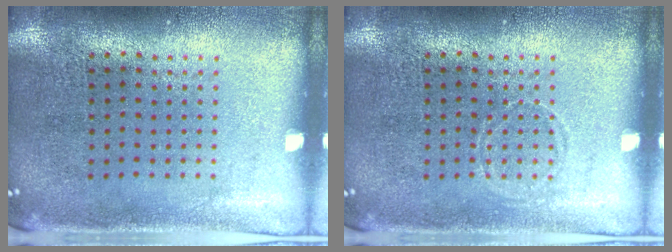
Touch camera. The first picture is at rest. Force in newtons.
{"total": 0.6, "press": 0.6, "slide": 0.0}